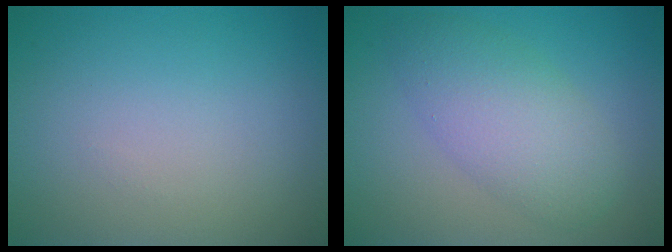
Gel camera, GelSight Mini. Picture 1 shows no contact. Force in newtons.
{"total": 5.0, "press": 5.0, "slide": 0.2}